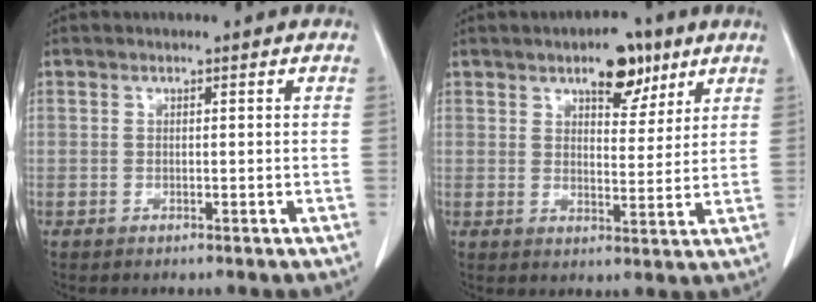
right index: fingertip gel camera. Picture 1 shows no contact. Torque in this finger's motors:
{"motor_torque": [0.18, 0.24, 0.10, 0.07]}